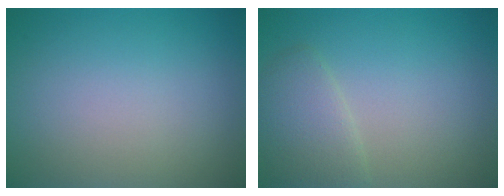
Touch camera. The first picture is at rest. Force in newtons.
{"total": 2.8, "press": 2.8, "slide": 0.2}